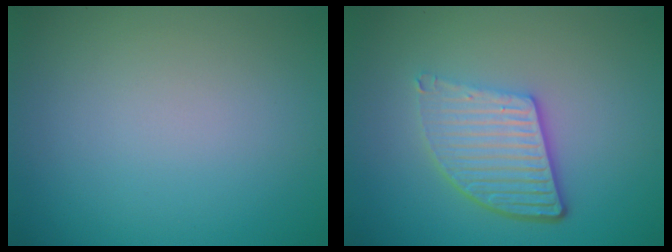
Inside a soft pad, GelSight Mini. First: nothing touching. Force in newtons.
{"total": 5.1, "press": 3.8, "slide": 3.5}